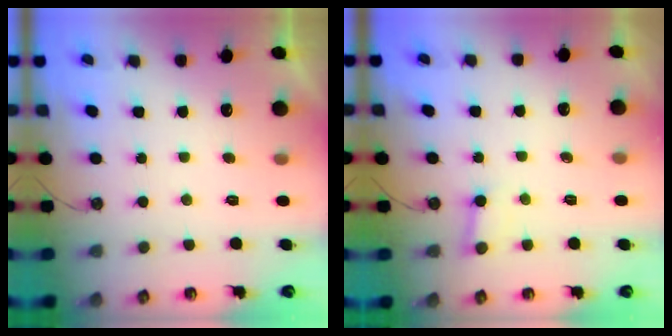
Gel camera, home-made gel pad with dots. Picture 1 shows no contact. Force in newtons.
{"total": 3.7, "press": 3.7, "slide": 0.3}